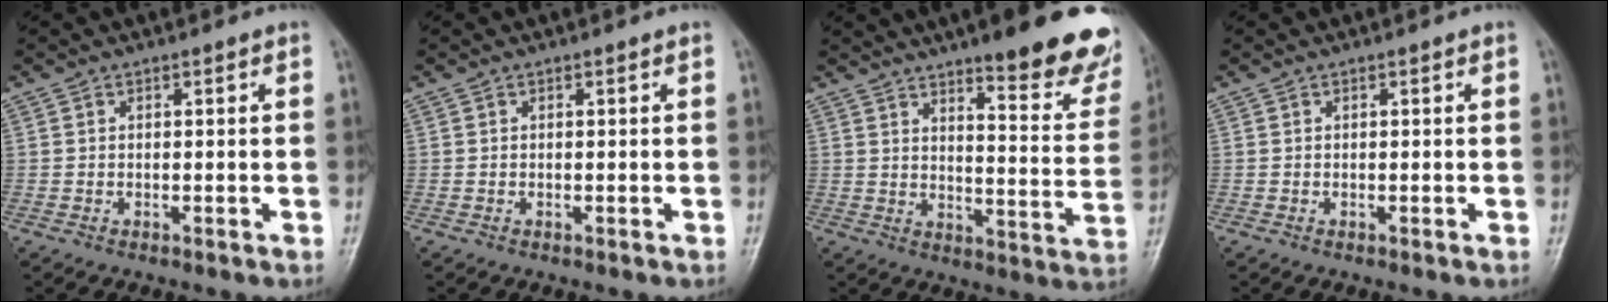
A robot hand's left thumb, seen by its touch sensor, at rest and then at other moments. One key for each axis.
{"total": 0.0}
{"total": 19.7, "fx": 14.1, "fy": 4.5, "fz": 12.9, "tx": -0.127, "ty": -0.080, "tz": 0.179}
{"total": 0.0}